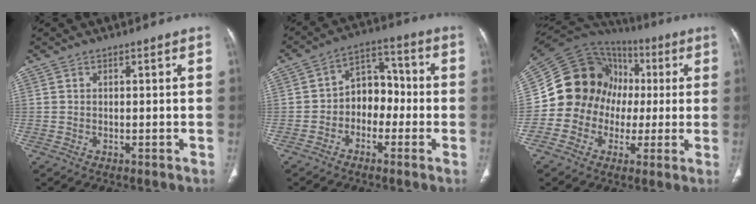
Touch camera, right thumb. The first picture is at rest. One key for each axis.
{"total": 8.2, "fx": -1.9, "fy": 6.2, "fz": 5.0, "tx": -0.035, "ty": 0.042, "tz": -0.048}
{"total": 17.9, "fx": -0.1, "fy": 16.4, "fz": 7.2, "tx": -0.084, "ty": 0.061, "tz": -0.005}